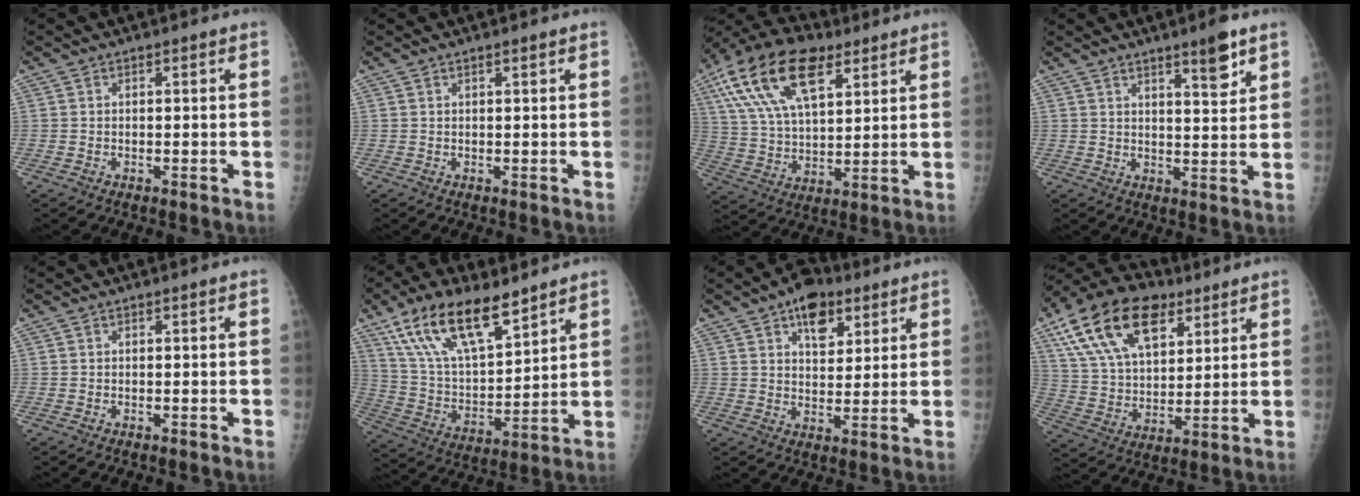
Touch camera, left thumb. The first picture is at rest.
{"total": 0.6, "force": [0.5, 0.0, 0.4], "torque": [-0.008, -0.002, 0.010]}
{"total": 20.1, "force": [9.6, 10.0, 14.5], "torque": [-0.263, -0.007, 0.174]}
{"total": 6.0, "force": [4.0, 0.9, 4.5], "torque": [-0.059, -0.029, 0.060]}
{"total": 0.0}
{"total": 18.6, "force": [12.1, 7.4, 12.1], "torque": [-0.191, -0.048, 0.233]}
{"total": 9.4, "force": [5.2, 5.4, 5.7], "torque": [-0.055, -0.021, 0.077]}
{"total": 21.5, "force": [11.0, 11.9, 14.1], "torque": [-0.240, -0.015, 0.195]}